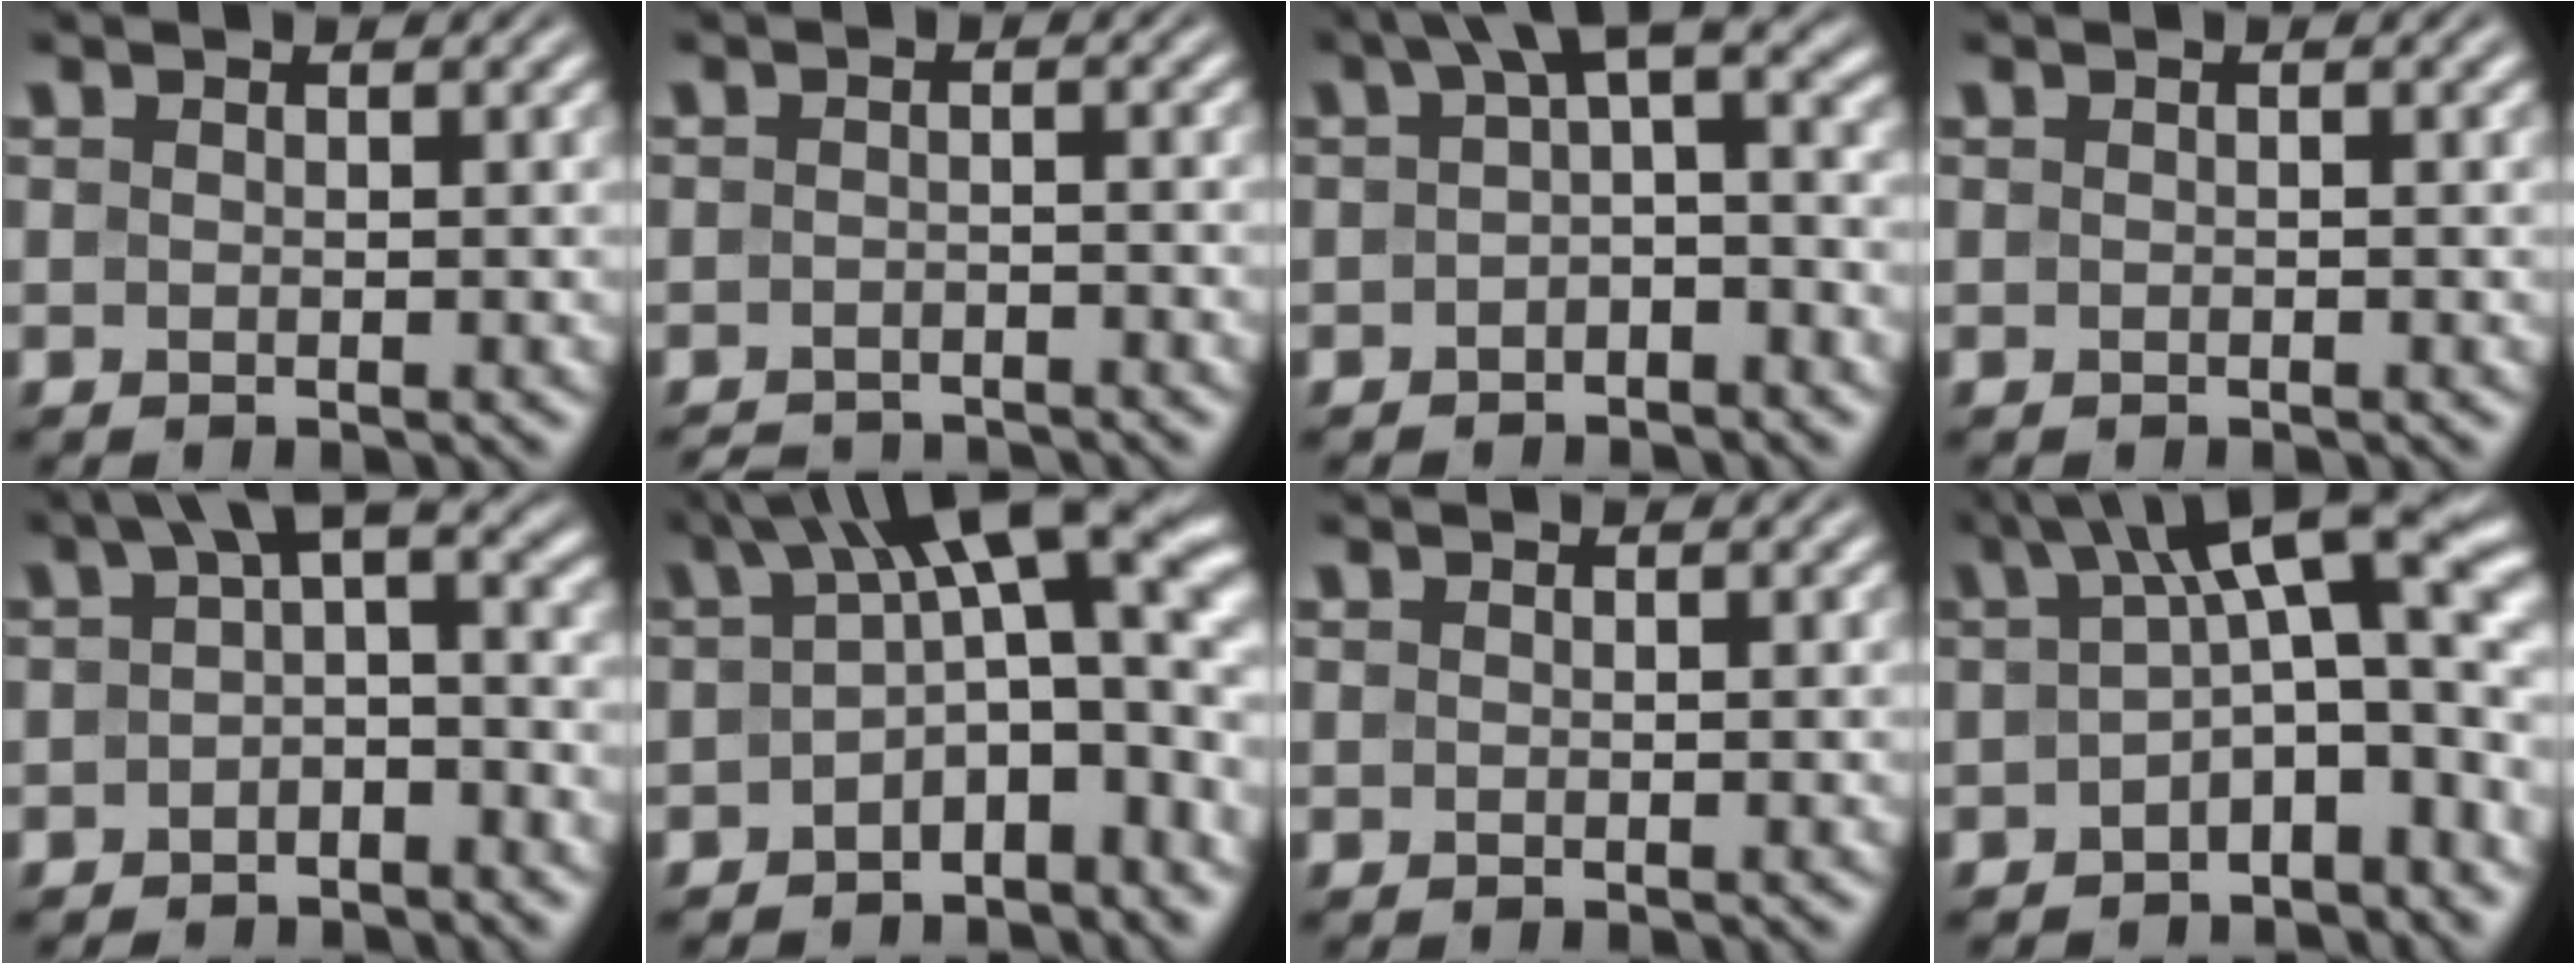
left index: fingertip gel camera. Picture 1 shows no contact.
{"total": 3.6, "force": [-3.5, 0.5, 0.9], "torque": [-0.014, -0.009, -0.057]}
{"total": 5.3, "force": [0.5, 2.4, 4.7], "torque": [-0.056, 0.015, -0.003]}
{"total": 0.6, "force": [0.0, 0.1, 0.5], "torque": [-0.009, 0.002, 0.000]}
{"total": 5.3, "force": [-0.2, 2.6, 4.6], "torque": [-0.056, 0.016, -0.018]}
{"total": 11.2, "force": [-0.5, 5.2, 9.9], "torque": [-0.120, 0.015, -0.019]}
{"total": 0.0}
{"total": 9.6, "force": [-0.3, 3.7, 8.8], "torque": [-0.115, 0.020, -0.016]}